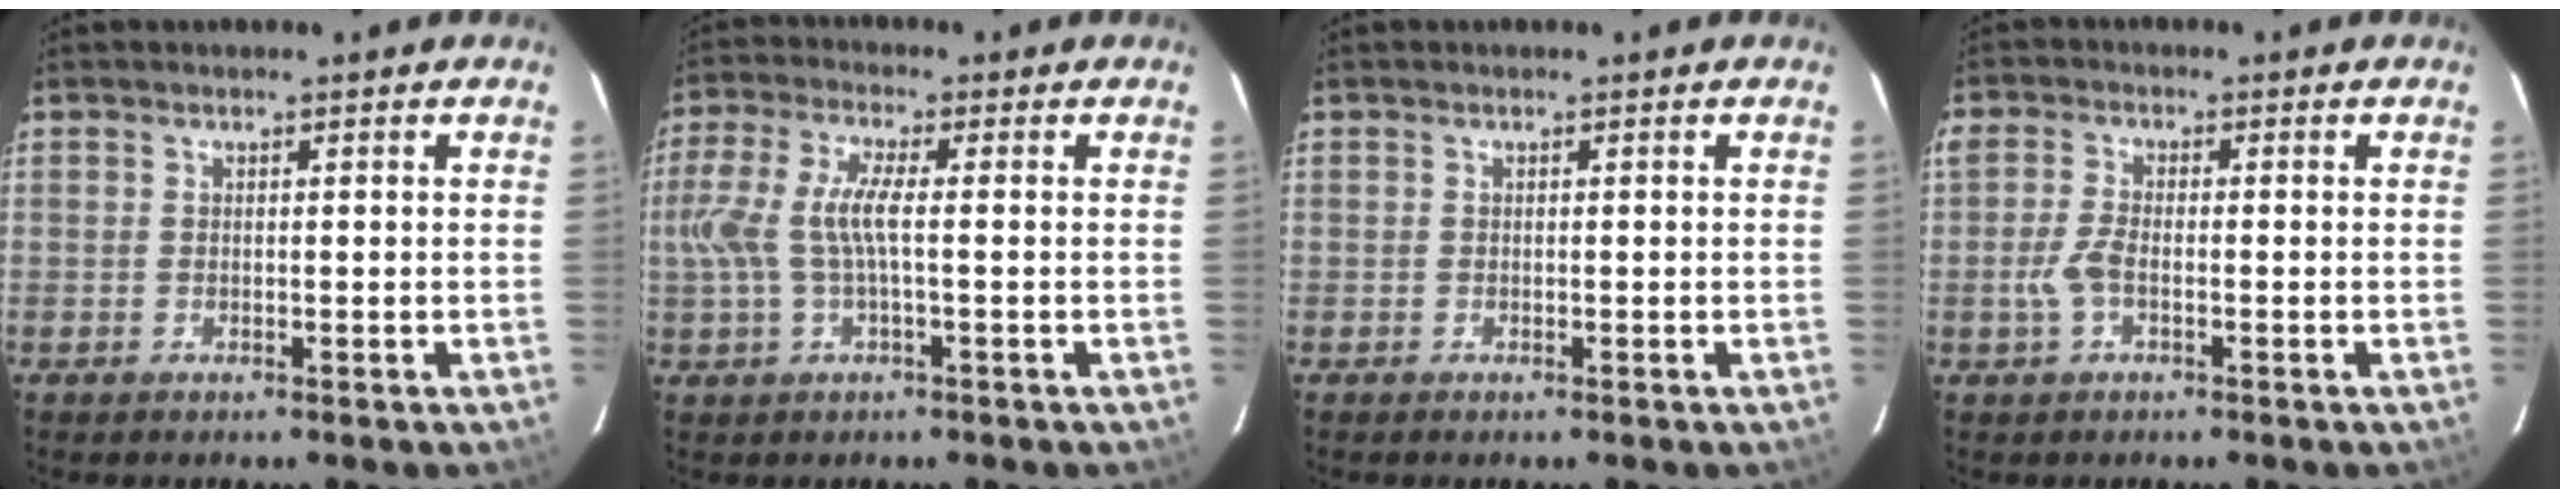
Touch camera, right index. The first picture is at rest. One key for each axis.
{"total": 7.8, "fx": -0.4, "fy": 2.0, "fz": 7.5, "tx": -0.163, "ty": 0.005, "tz": -0.002}
{"total": 0.0}
{"total": 3.8, "fx": -1.3, "fy": 1.8, "fz": 3.1, "tx": -0.077, "ty": 0.003, "tz": -0.027}